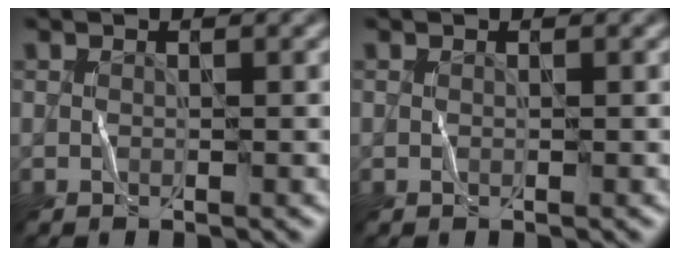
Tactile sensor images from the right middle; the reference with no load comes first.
{"total": 0.0}